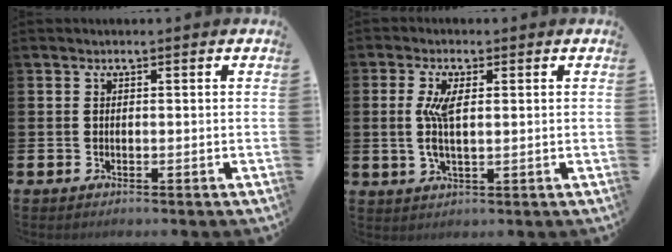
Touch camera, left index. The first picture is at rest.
{"total": 4.3, "force": [0.9, 1.6, 3.9], "torque": [-0.084, 0.002, 0.010]}